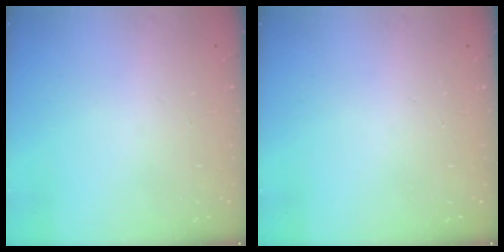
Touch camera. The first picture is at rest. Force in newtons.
{"total": 0.0}